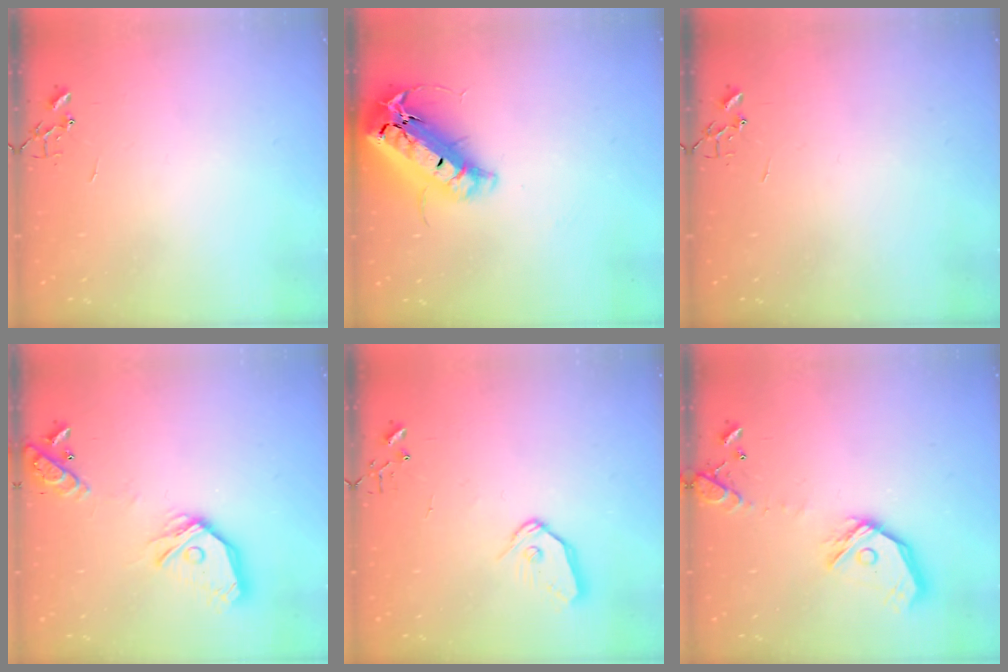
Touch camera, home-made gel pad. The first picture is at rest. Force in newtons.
{"total": 25.0, "press": 24.5, "slide": 4.9}
{"total": 0.0}
{"total": 18.6, "press": 18.4, "slide": 2.5}
{"total": 8.9, "press": 8.8, "slide": 0.6}
{"total": 16.5, "press": 16.3, "slide": 2.4}